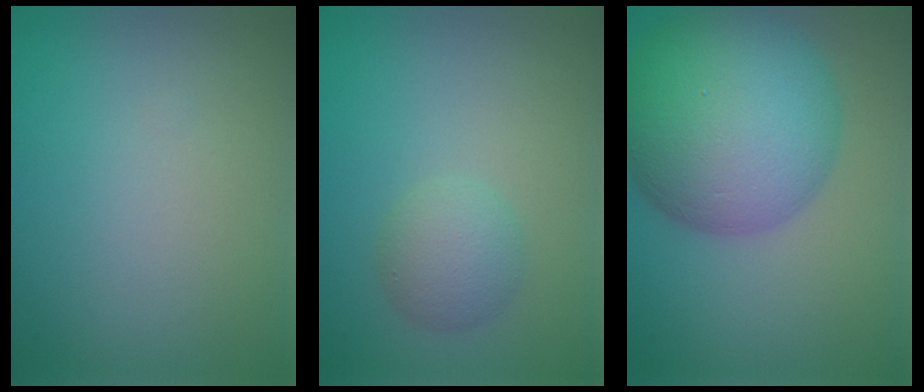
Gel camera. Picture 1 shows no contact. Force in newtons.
{"total": 2.6, "press": 2.6, "slide": 0.1}
{"total": 12.9, "press": 12.9, "slide": 0.3}